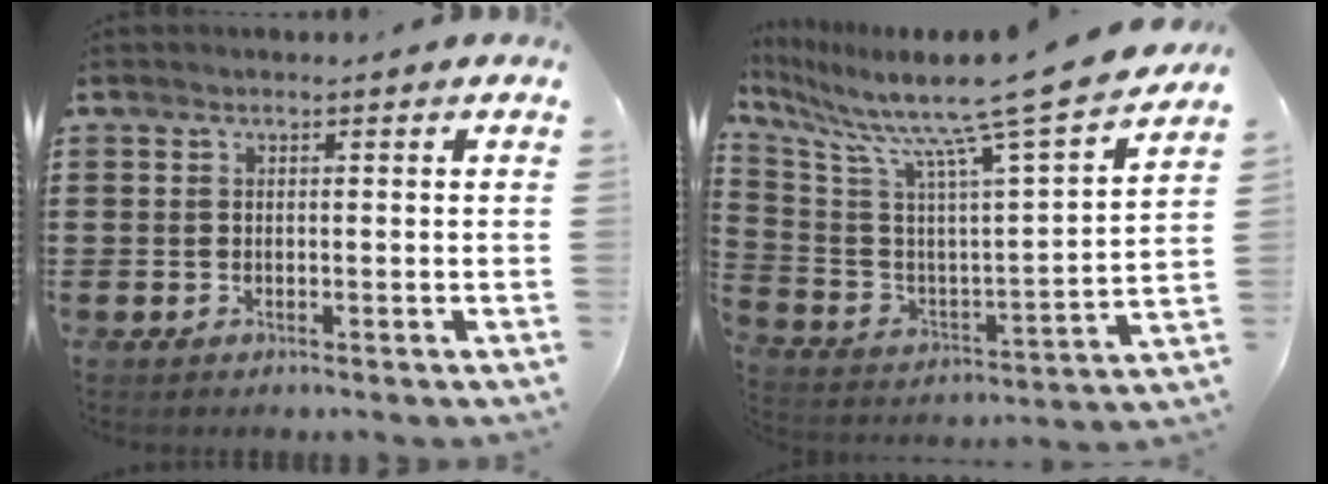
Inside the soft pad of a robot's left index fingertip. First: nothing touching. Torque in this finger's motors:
{"motor_torque": [1.83, -0.31, 0.99, 0.21]}